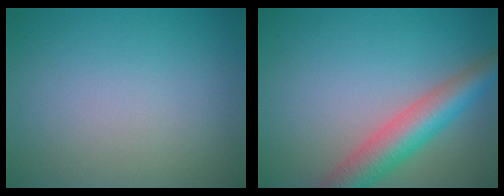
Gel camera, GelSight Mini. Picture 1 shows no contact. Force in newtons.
{"total": 5.9, "press": 5.9, "slide": 0.2}